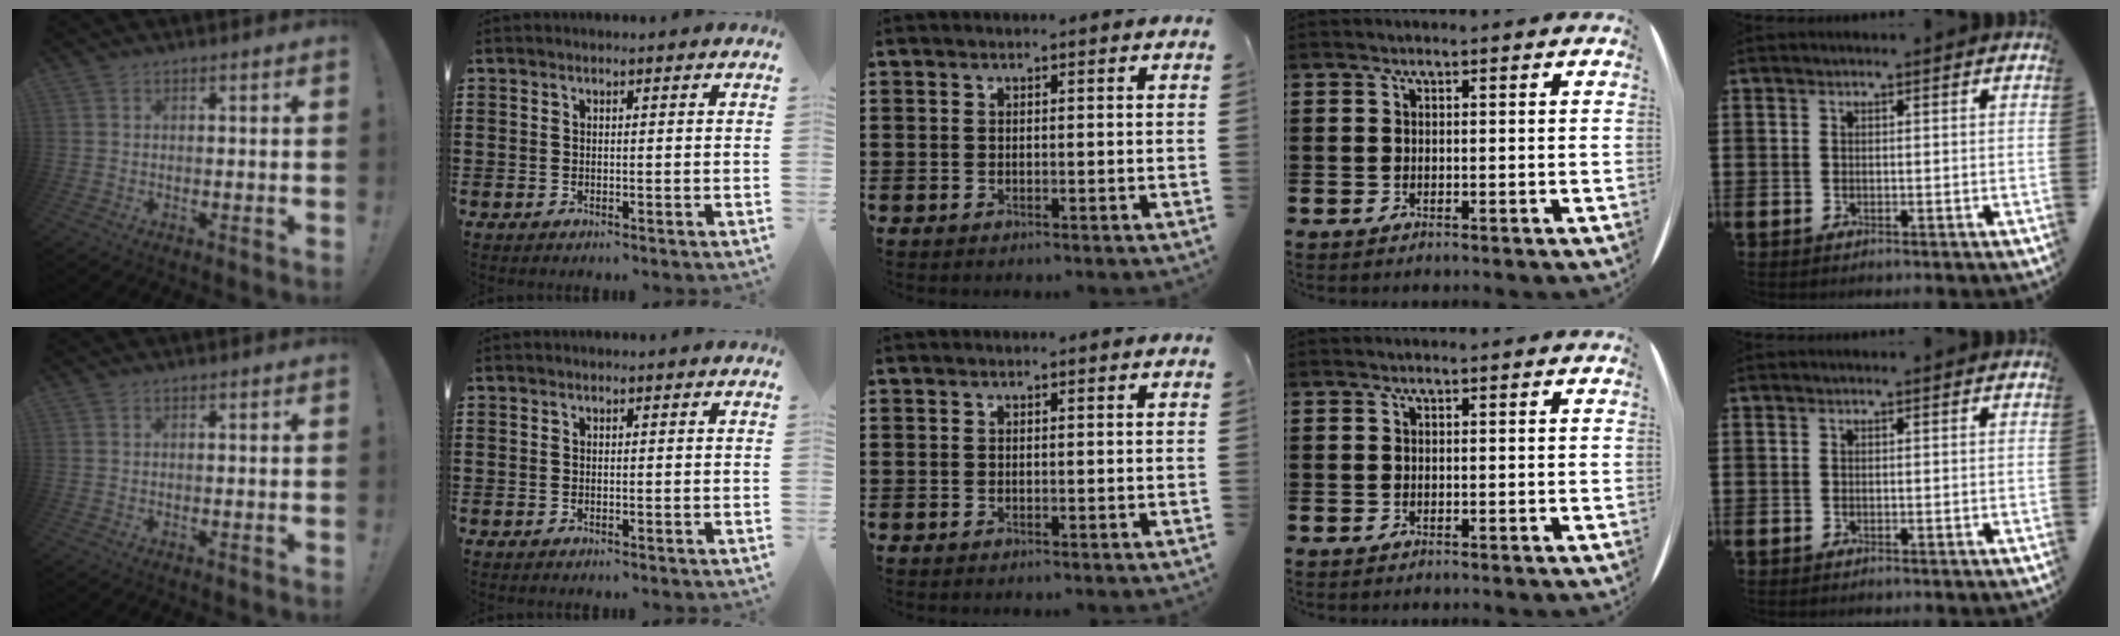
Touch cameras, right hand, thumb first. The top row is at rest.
{}